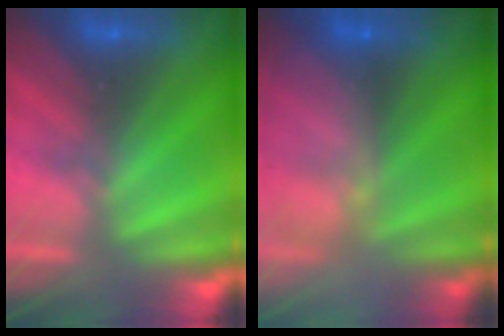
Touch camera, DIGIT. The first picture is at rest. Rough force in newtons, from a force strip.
{"total": 7.9}